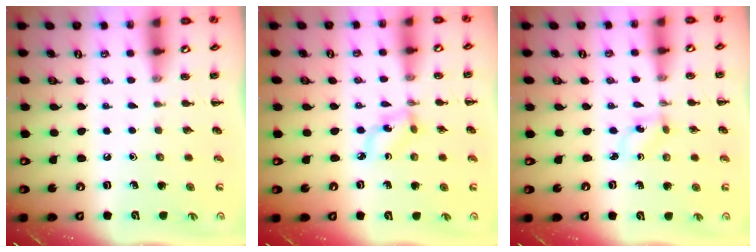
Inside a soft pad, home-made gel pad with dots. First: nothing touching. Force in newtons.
{"total": 2.8, "press": 2.7, "slide": 0.8}
{"total": 1.2, "press": 1.1, "slide": 0.6}